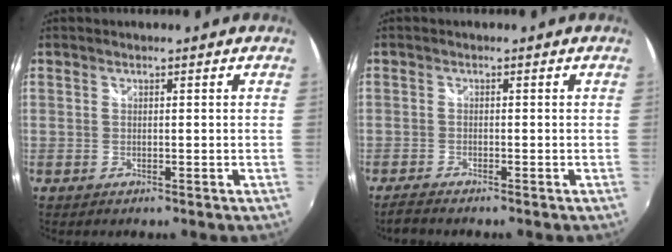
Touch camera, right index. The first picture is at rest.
{"total": 2.5, "force": [-2.4, 0.3, 0.8], "torque": [-0.022, -0.014, -0.045]}